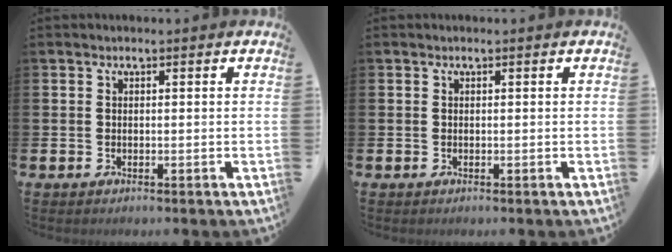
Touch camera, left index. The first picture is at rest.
{"total": 0.0}